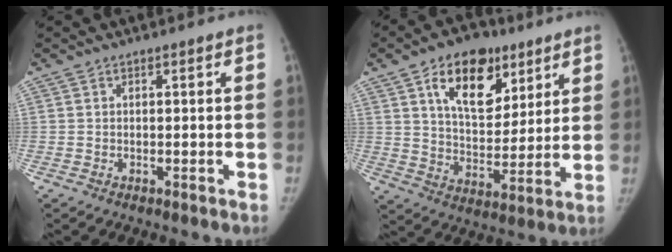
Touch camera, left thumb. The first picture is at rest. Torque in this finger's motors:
{"motor_torque": [0.19, 0.32, 0.55, 0.25, 0.09]}